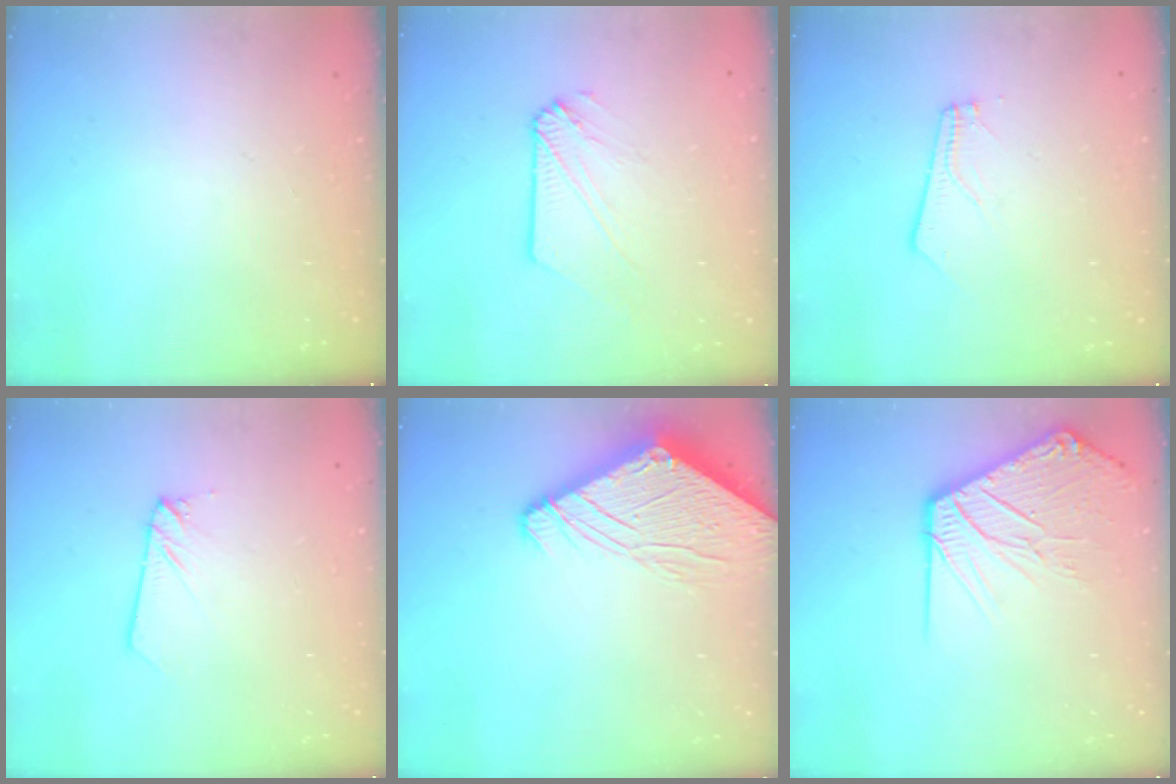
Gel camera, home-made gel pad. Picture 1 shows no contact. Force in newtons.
{"total": 5.3, "press": 5.3, "slide": 0.7}
{"total": 3.4, "press": 3.3, "slide": 0.4}
{"total": 2.4, "press": 2.4, "slide": 0.1}
{"total": 13.4, "press": 13.3, "slide": 1.4}
{"total": 12.8, "press": 12.6, "slide": 1.9}